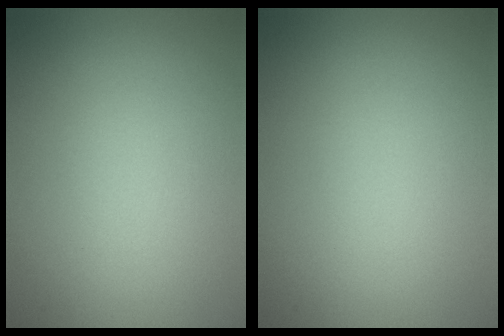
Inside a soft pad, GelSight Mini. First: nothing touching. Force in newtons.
{"total": 0.0}